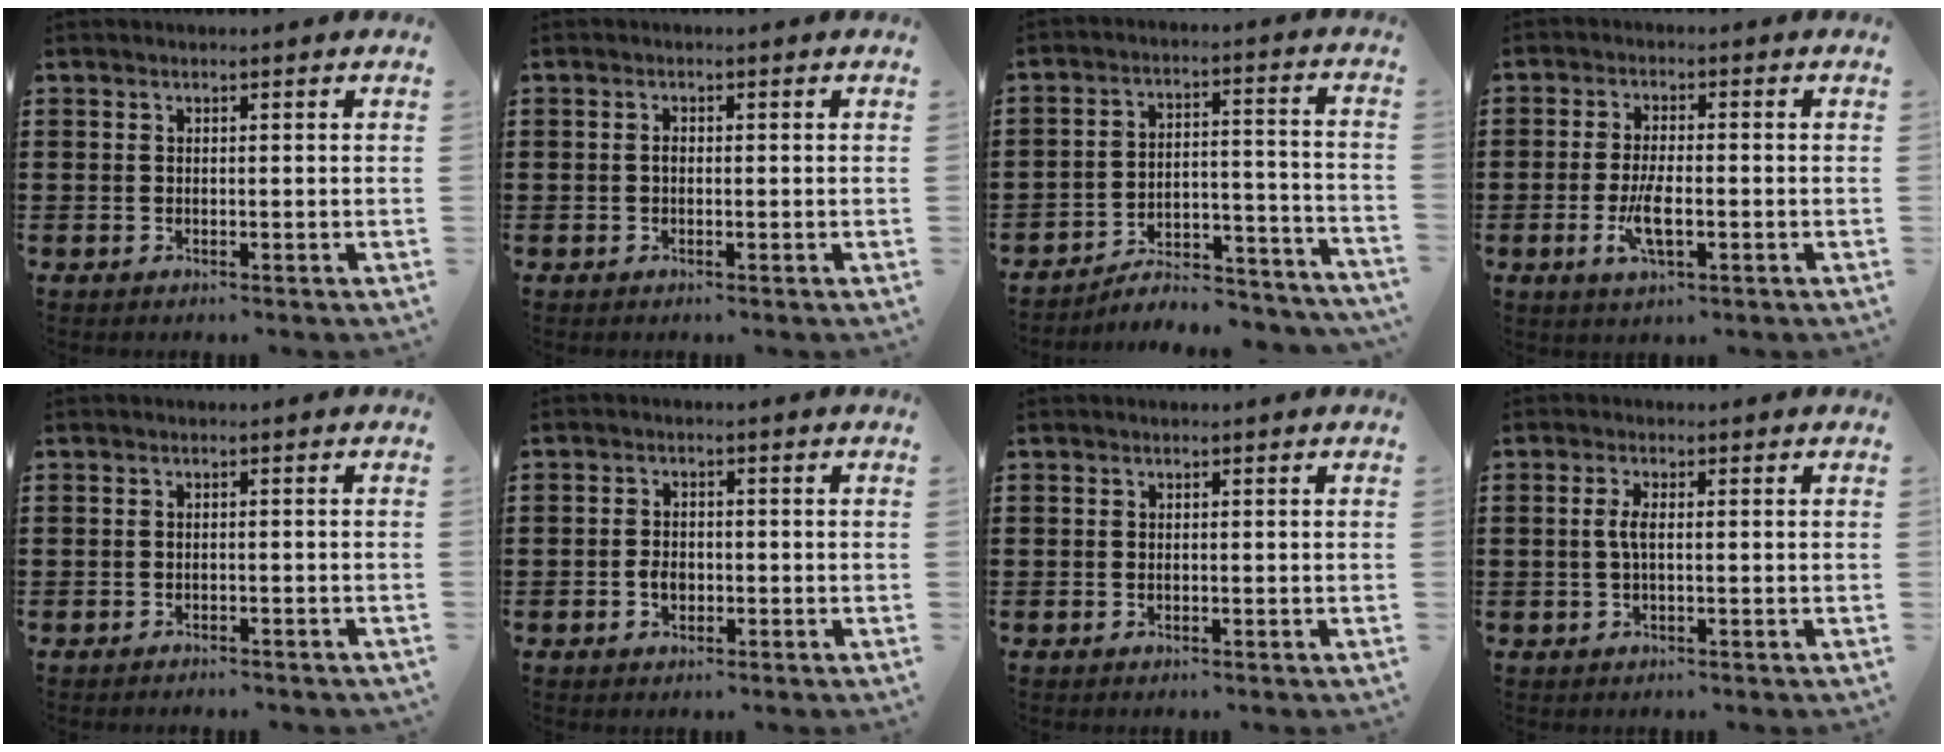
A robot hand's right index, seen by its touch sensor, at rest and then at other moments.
{"total": 0.9, "force": [-0.2, 0.5, 0.7], "torque": [-0.015, 0.000, -0.003]}
{"total": 5.4, "force": [-5.1, 0.9, 1.4], "torque": [-0.022, 0.003, -0.100]}
{"total": 5.4, "force": [-1.6, 1.7, 4.9], "torque": [-0.101, -0.005, -0.031]}
{"total": 1.0, "force": [-1.0, 0.1, 0.1], "torque": [-0.005, 0.000, -0.020]}
{"total": 2.3, "force": [-0.8, 1.4, 1.6], "torque": [-0.033, -0.002, -0.014]}
{"total": 0.0}
{"total": 2.3, "force": [-0.1, 0.5, 2.3], "torque": [-0.050, -0.002, -0.007]}